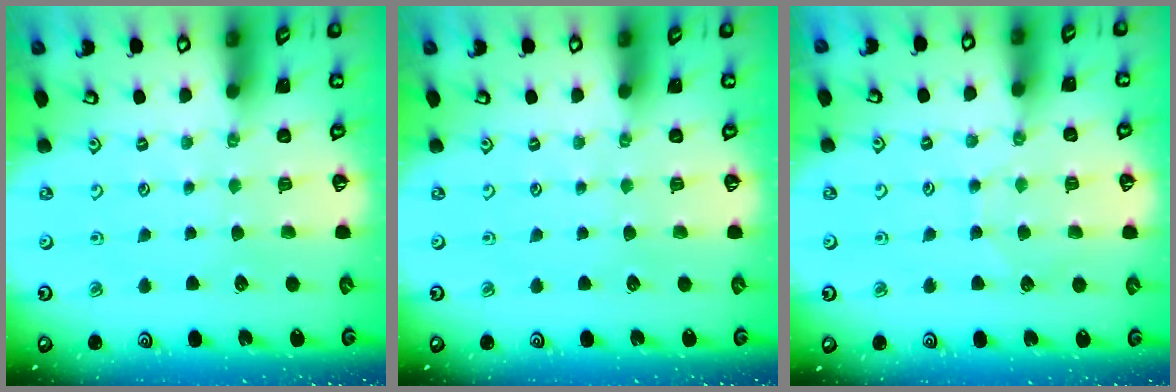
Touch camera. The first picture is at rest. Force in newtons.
{"total": 0.0}
{"total": 5.5, "press": 5.5, "slide": 0.5}